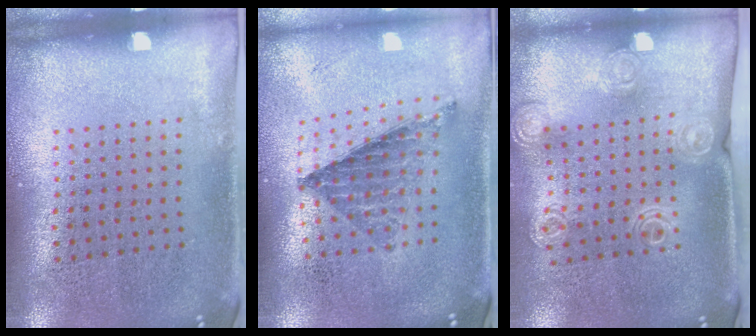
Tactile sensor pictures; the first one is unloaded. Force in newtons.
{"total": 0.8, "press": 0.8, "slide": 0.1}
{"total": 1.4, "press": 1.4, "slide": 0.4}